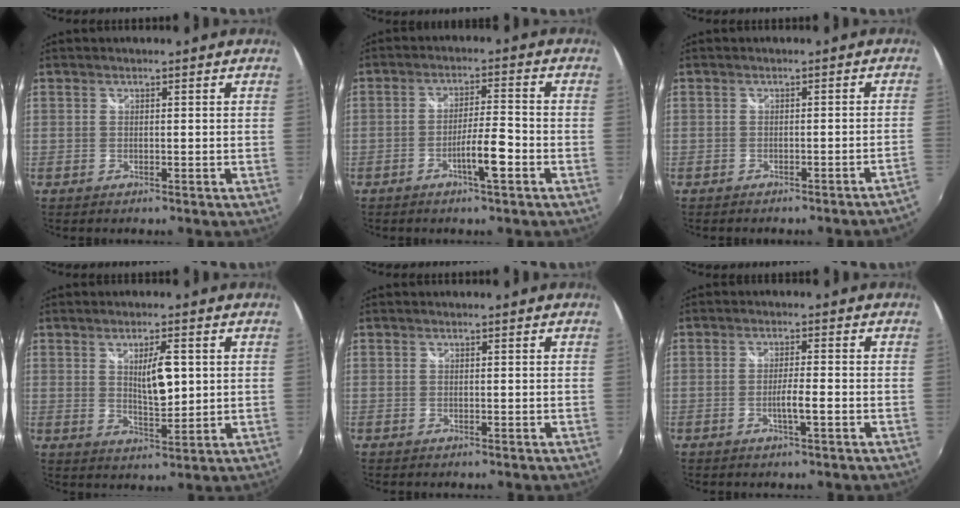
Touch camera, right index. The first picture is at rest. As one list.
[{"total": 5.7, "force": [-3.0, 0.2, 4.9], "torque": [-0.088, 0.002, -0.049]}, {"total": 2.5, "force": [-2.1, -0.4, 1.4], "torque": [-0.022, -0.005, -0.025]}, {"total": 6.3, "force": [1.5, 2.1, 5.8], "torque": [-0.092, -0.003, 0.028]}, {"total": 0.0}, {"total": 3.1, "force": [-1.3, -0.1, 2.8], "torque": [-0.051, -0.001, -0.024]}]